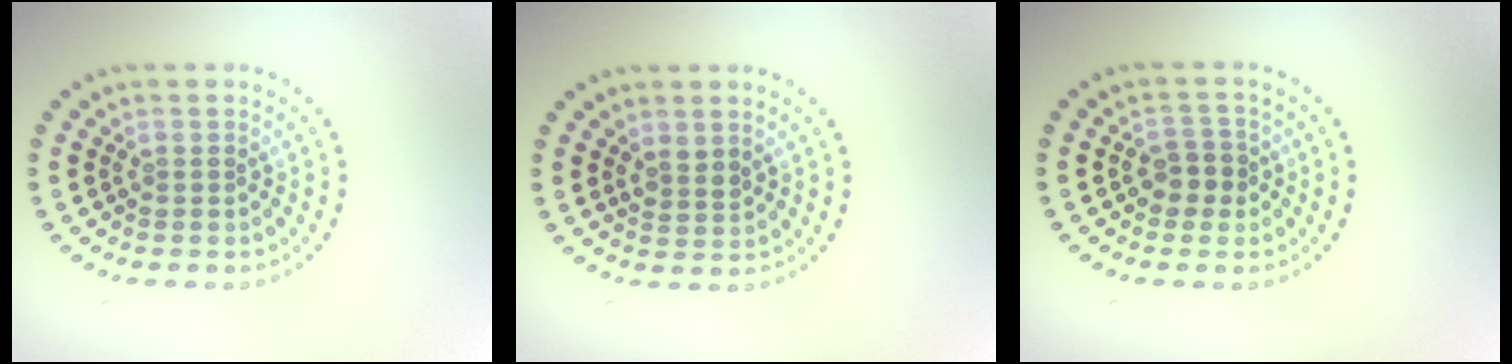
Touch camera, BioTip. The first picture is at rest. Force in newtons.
{"total": 1.5, "press": 1.2, "slide": 0.8}
{"total": 2.1, "press": 1.9, "slide": 0.7}